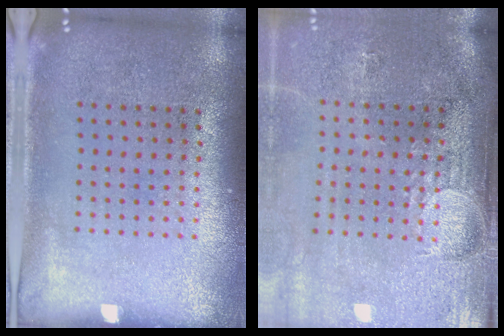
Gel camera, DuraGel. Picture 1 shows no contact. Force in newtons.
{"total": 4.4, "press": 3.6, "slide": 2.6}